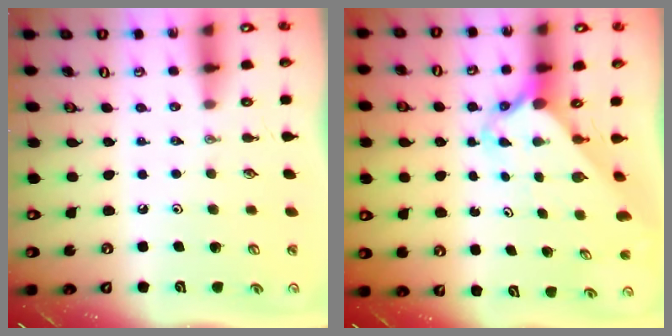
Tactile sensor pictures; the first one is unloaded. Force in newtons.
{"total": 2.6, "press": 2.6, "slide": 0.2}